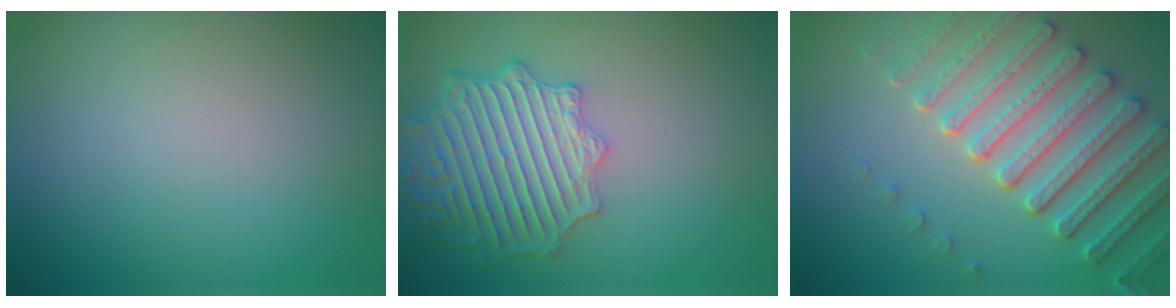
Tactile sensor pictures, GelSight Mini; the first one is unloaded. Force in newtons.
{"total": 6.4, "press": 5.6, "slide": 3.1}
{"total": 5.9, "press": 5.3, "slide": 2.6}